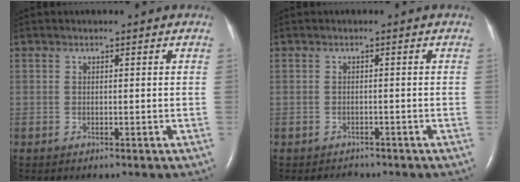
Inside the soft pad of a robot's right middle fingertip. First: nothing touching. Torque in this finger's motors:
{"motor_torque": [0.14, -0.13, -0.06, -0.01]}